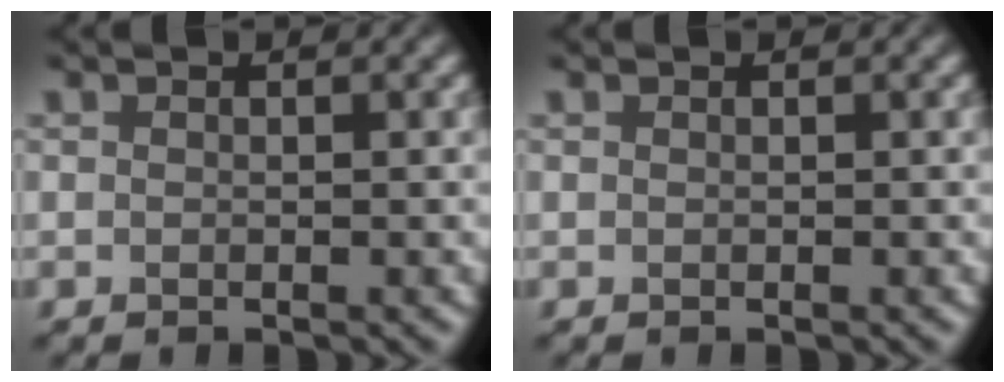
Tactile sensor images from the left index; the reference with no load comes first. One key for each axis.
{"total": 0.0}